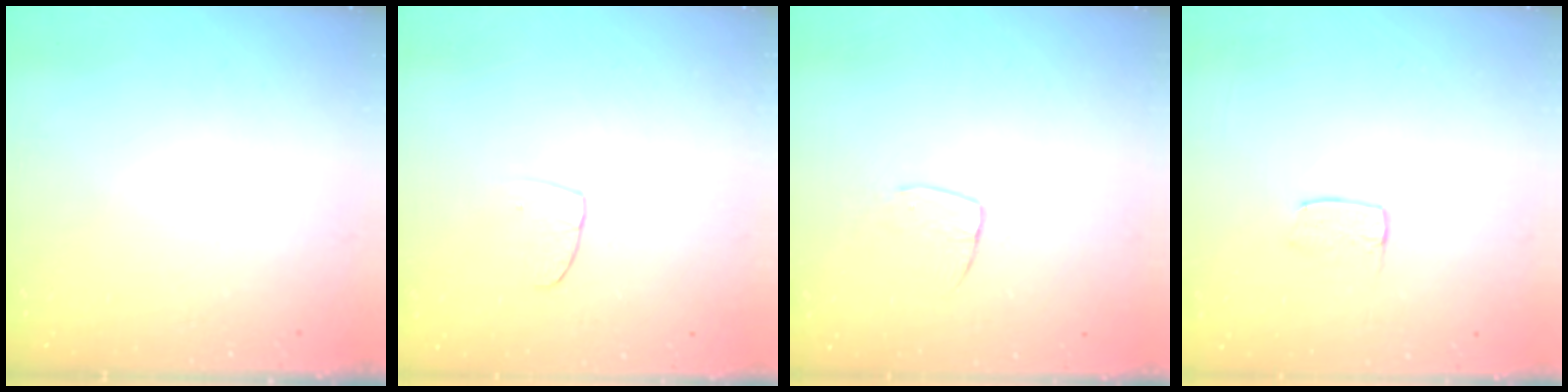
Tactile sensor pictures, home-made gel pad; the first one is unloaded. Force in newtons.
{"total": 5.5, "press": 5.5, "slide": 0.4}
{"total": 7.0, "press": 6.9, "slide": 0.5}
{"total": 3.4, "press": 3.3, "slide": 0.3}